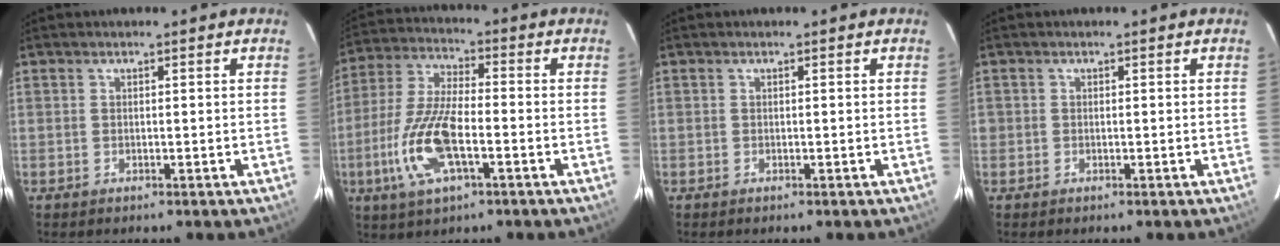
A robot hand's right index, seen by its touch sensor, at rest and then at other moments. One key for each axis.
{"total": 13.6, "fx": -4.6, "fy": 4.8, "fz": 11.9, "tx": -0.260, "ty": -0.006, "tz": -0.089}
{"total": 0.0}
{"total": 0.6, "fx": -0.2, "fy": 0.6, "fz": 0.0, "tx": 0.000, "ty": -0.001, "tz": -0.005}